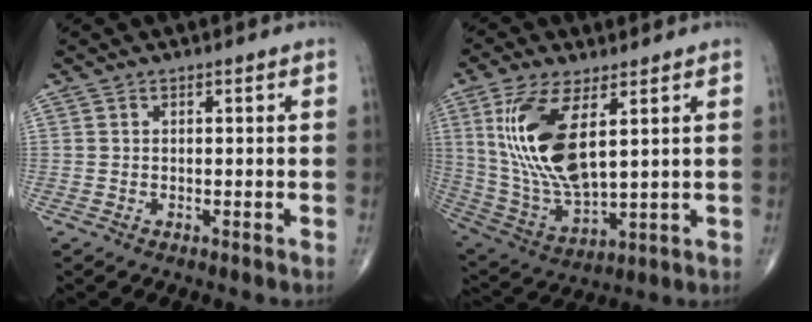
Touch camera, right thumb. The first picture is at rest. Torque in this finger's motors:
{"motor_torque": [-0.70, 1.75, 1.51, 1.26, 0.22]}